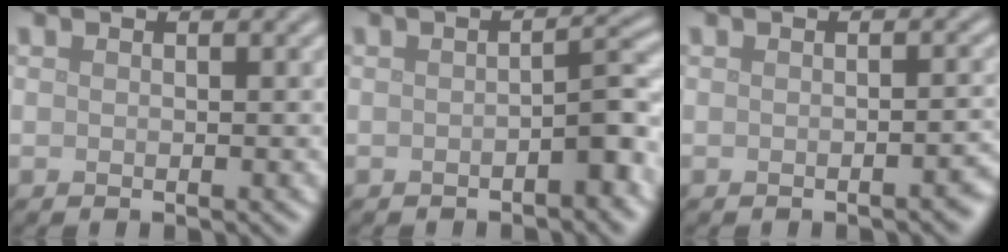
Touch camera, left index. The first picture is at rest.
{"total": 2.6, "force": [-1.2, 0.6, 2.2], "torque": [-0.034, 0.007, -0.018]}
{"total": 1.4, "force": [-0.9, 0.3, 1.0], "torque": [-0.012, 0.000, -0.011]}